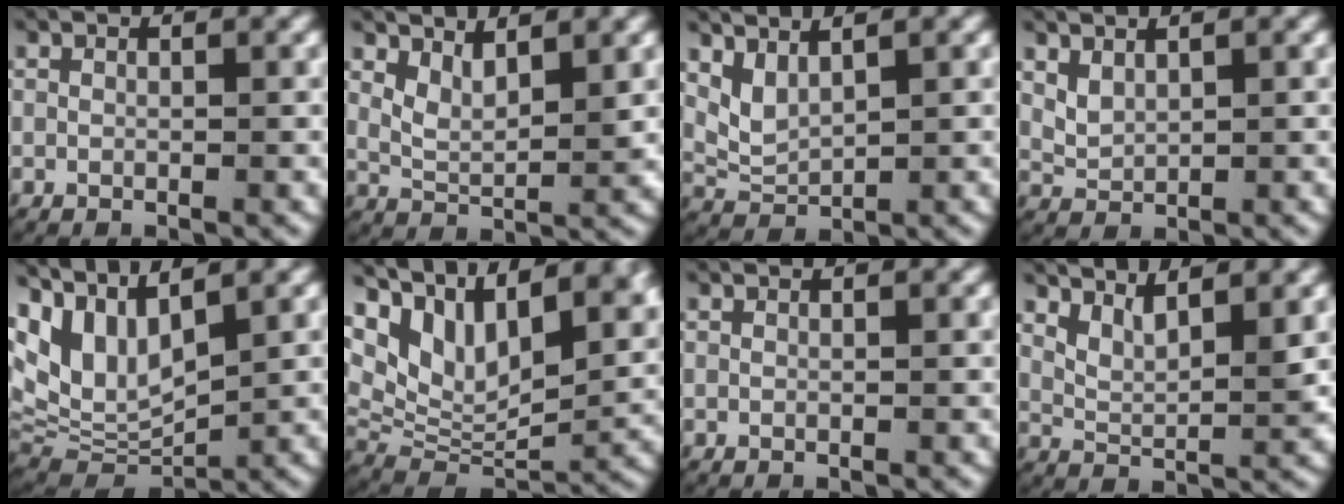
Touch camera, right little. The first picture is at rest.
{"total": 3.1, "force": [1.8, 1.6, 2.0], "torque": [-0.044, -0.010, 0.032]}
{"total": 3.6, "force": [1.3, 2.7, 2.1], "torque": [-0.062, -0.011, 0.030]}
{"total": 1.9, "force": [0.9, 1.4, 1.0], "torque": [-0.031, -0.004, 0.025]}
{"total": 11.1, "force": [2.0, 8.7, 6.6], "torque": [-0.155, -0.019, 0.036]}
{"total": 13.5, "force": [3.8, 8.9, 9.4], "torque": [-0.166, 0.000, 0.057]}
{"total": 0.0}
{"total": 3.5, "force": [2.1, 1.5, 2.3], "torque": [-0.050, -0.008, 0.037]}